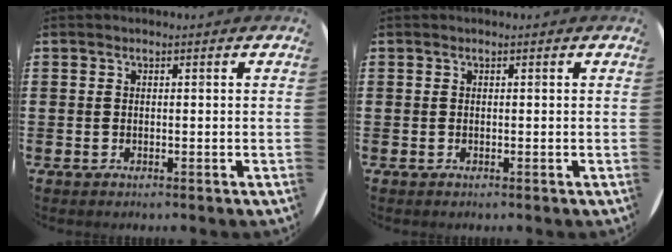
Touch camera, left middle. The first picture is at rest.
{"total": 0.0}